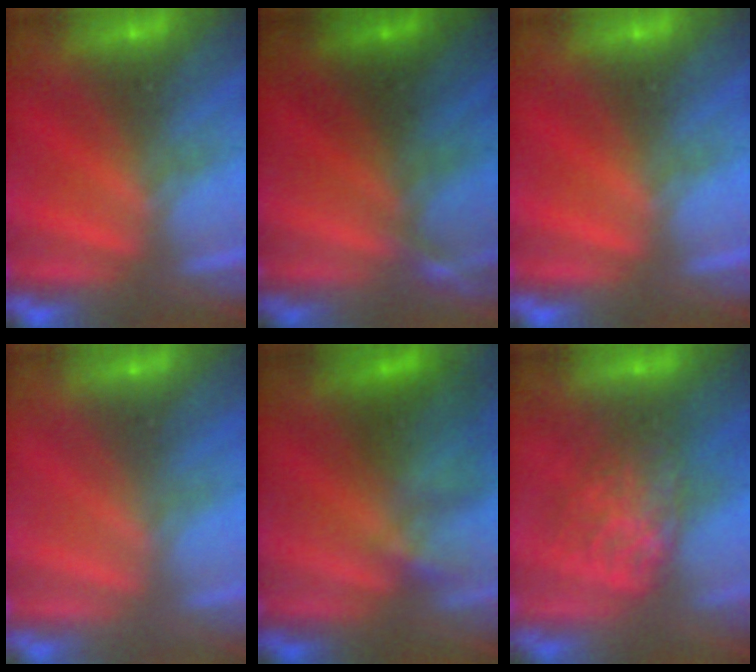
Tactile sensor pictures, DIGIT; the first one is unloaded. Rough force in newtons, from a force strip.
{"total": 1.2}
{"total": 0.0}
{"total": 3.3}
{"total": 3.7}
{"total": 6.9}